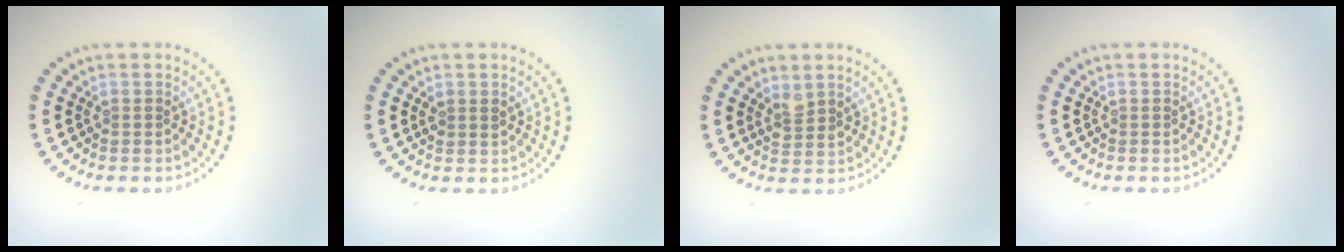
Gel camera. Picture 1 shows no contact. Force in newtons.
{"total": 1.1, "press": 1.0, "slide": 0.5}
{"total": 1.6, "press": 1.4, "slide": 0.8}
{"total": 0.0}